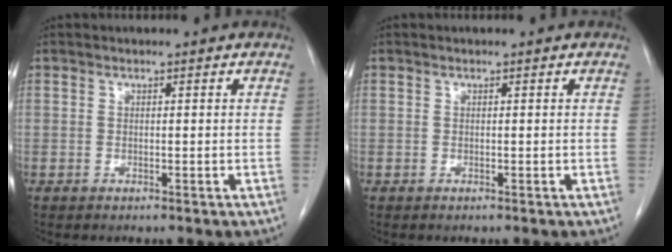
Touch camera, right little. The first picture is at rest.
{"total": 0.0}